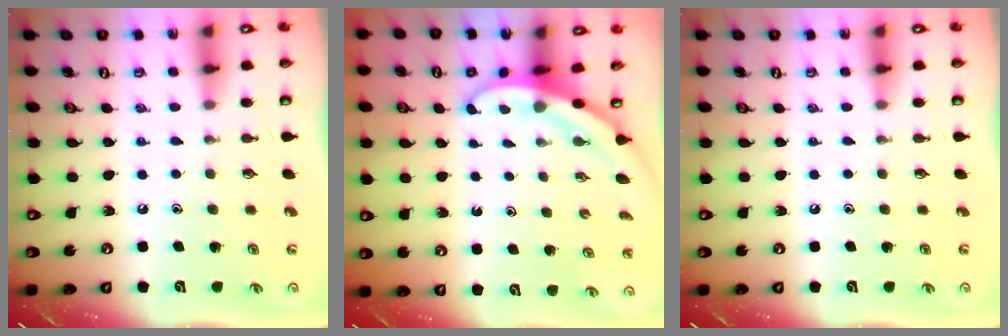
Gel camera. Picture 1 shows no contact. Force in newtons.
{"total": 3.0, "press": 3.0, "slide": 0.1}
{"total": 0.0}